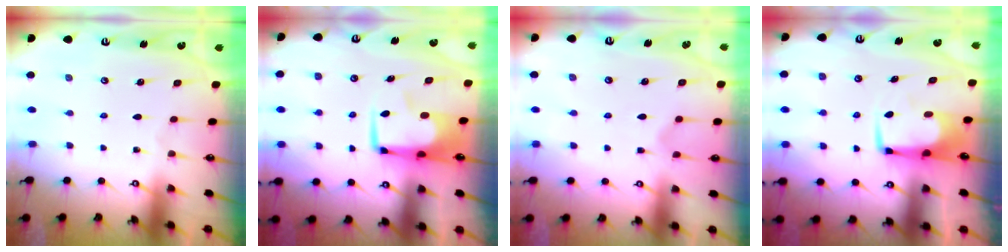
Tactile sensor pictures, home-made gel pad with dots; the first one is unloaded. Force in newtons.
{"total": 6.5, "press": 6.5, "slide": 0.9}
{"total": 0.7, "press": 0.0, "slide": 0.7}
{"total": 6.0, "press": 5.9, "slide": 0.7}